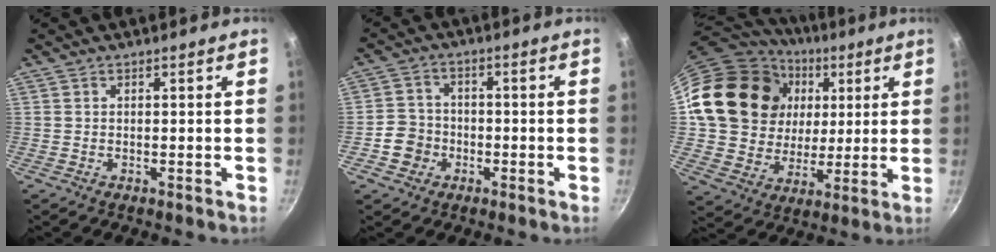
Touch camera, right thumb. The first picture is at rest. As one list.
[{"total": 5.6, "force": [-2.1, 5.0, 1.4], "torque": [-0.004, 0.024, -0.043]}, {"total": 23.3, "force": [6.7, 18.8, 12.1], "torque": [-0.207, 0.005, 0.126]}]